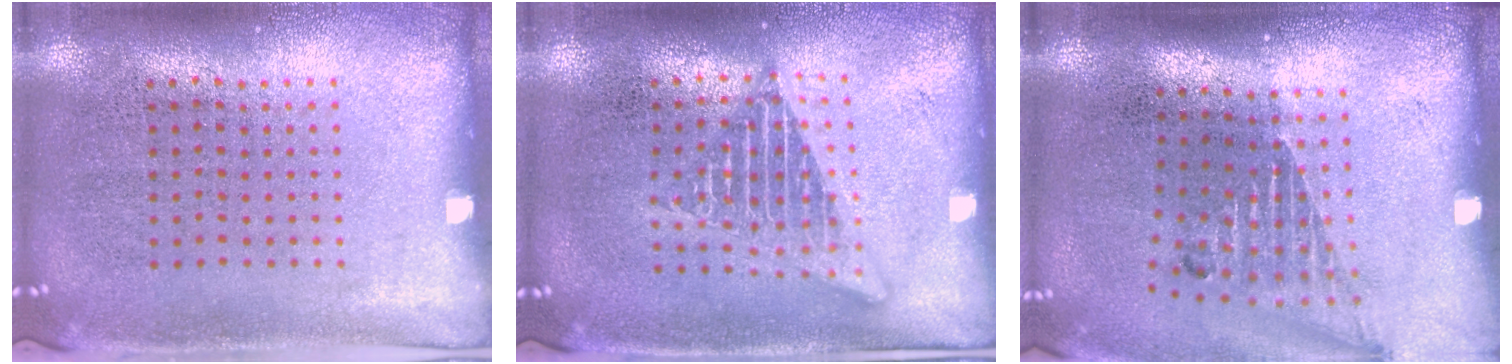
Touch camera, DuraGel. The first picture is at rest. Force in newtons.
{"total": 2.2, "press": 2.2, "slide": 0.2}
{"total": 1.5, "press": 1.2, "slide": 0.9}